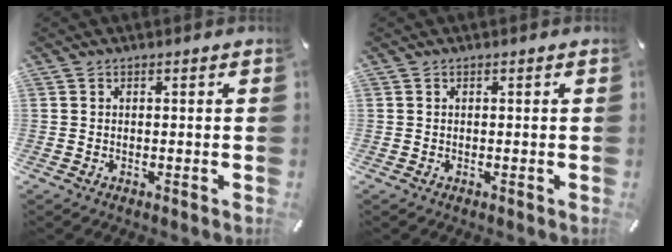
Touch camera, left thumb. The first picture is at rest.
{"total": 0.0}